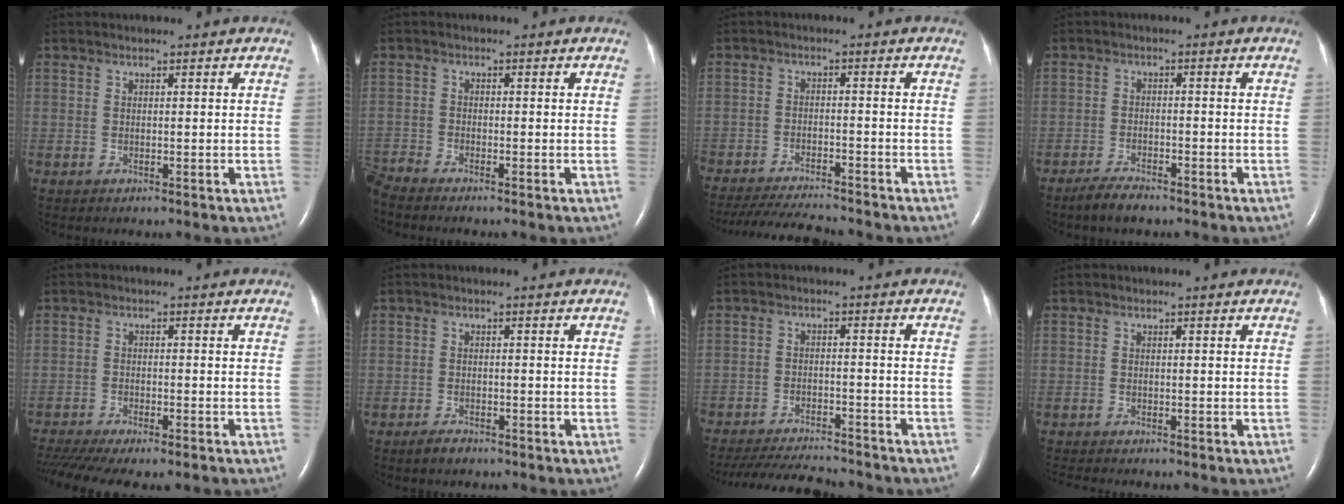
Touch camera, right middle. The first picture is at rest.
{"total": 2.7, "force": [-2.6, -0.4, 0.3], "torque": [-0.014, -0.014, -0.053]}
{"total": 12.4, "force": [-11.4, 1.5, 4.7], "torque": [-0.075, -0.019, -0.169]}
{"total": 3.5, "force": [-2.9, 0.8, 1.7], "torque": [-0.043, -0.006, -0.051]}
{"total": 12.6, "force": [-10.2, 2.6, 6.8], "torque": [-0.133, -0.012, -0.154]}
{"total": 1.9, "force": [-1.5, 0.7, 0.8], "torque": [-0.024, -0.002, -0.023]}
{"total": 13.8, "force": [-12.8, 2.2, 4.9], "torque": [-0.092, -0.018, -0.187]}
{"total": 1.6, "force": [-1.5, -0.1, 0.5], "torque": [-0.008, -0.004, -0.024]}